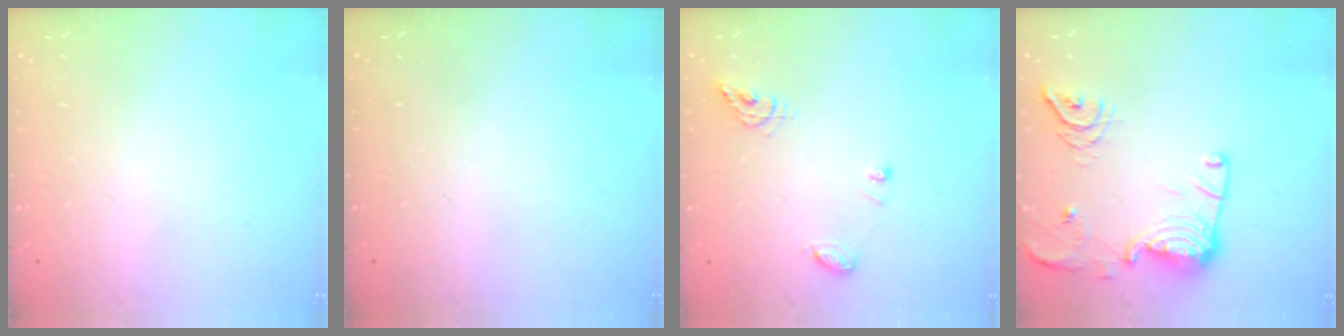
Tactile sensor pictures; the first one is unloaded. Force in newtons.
{"total": 0.0}
{"total": 7.7, "press": 7.7, "slide": 0.6}
{"total": 19.3, "press": 18.6, "slide": 5.2}